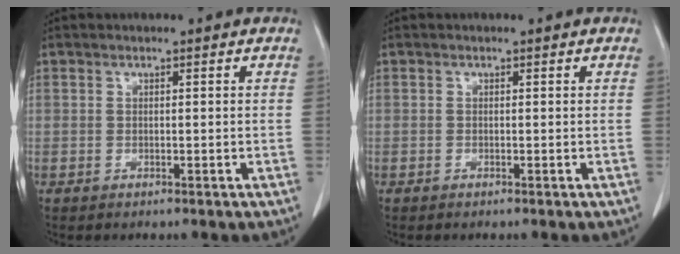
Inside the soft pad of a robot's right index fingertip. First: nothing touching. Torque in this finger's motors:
{"motor_torque": [0.01, -0.01, -0.04, 0.02]}